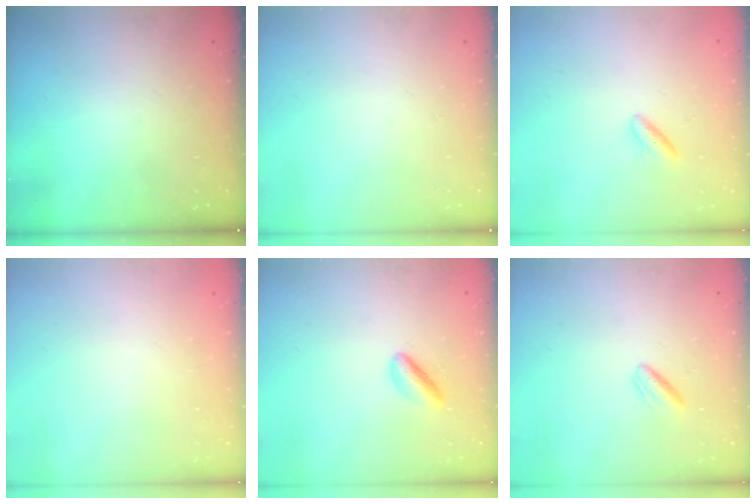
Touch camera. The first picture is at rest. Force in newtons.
{"total": 0.0}
{"total": 2.9, "press": 2.6, "slide": 1.4}
{"total": 2.1, "press": 2.1, "slide": 0.1}
{"total": 3.5, "press": 3.5, "slide": 0.1}
{"total": 2.1, "press": 1.8, "slide": 1.1}